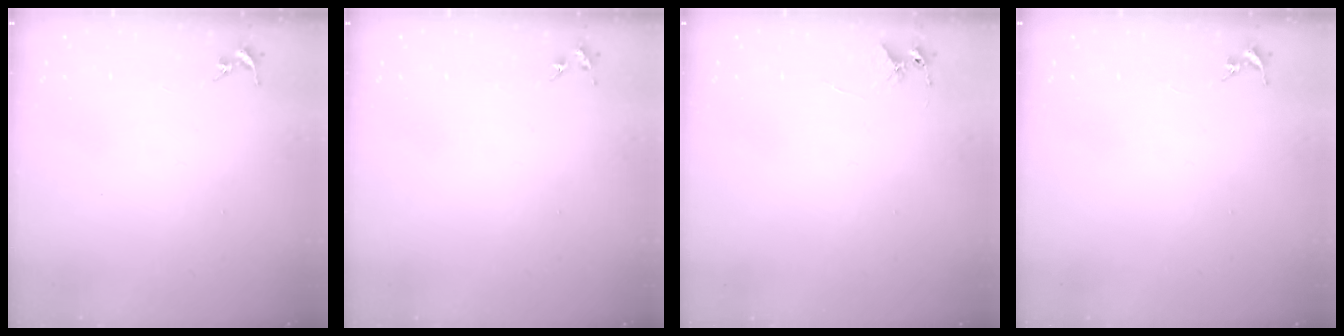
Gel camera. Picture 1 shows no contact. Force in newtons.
{"total": 4.3, "press": 4.3, "slide": 0.6}
{"total": 4.9, "press": 4.9, "slide": 0.3}
{"total": 0.0}